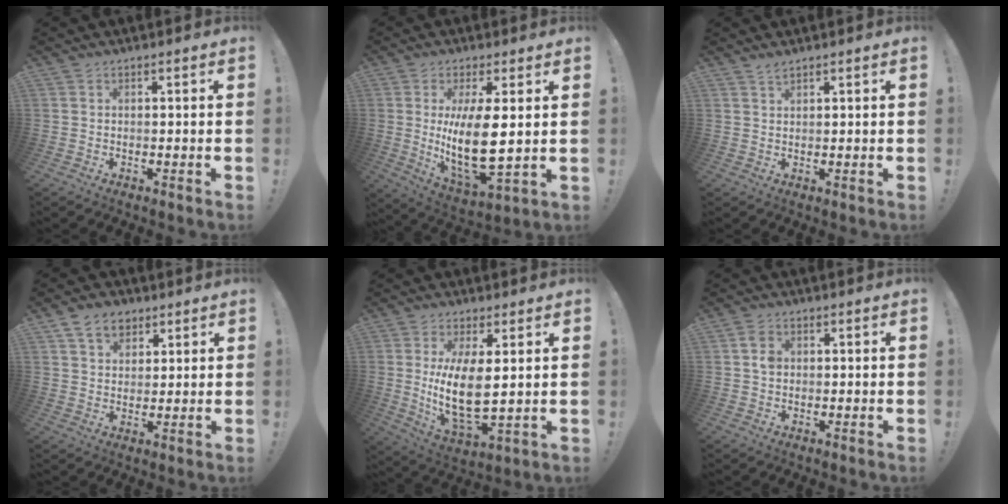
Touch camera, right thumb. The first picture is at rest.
{"total": 15.7, "force": [1.7, 5.6, 14.6], "torque": [-0.275, -0.033, 0.027]}
{"total": 1.6, "force": [1.4, 0.3, 0.7], "torque": [0.000, -0.010, 0.022]}
{"total": 8.6, "force": [4.8, 6.2, 3.6], "torque": [-0.054, -0.017, 0.094]}
{"total": 13.1, "force": [2.2, 5.1, 11.9], "torque": [-0.234, -0.033, 0.036]}
{"total": 3.5, "force": [0.5, 2.5, 2.4], "torque": [-0.032, 0.001, 0.007]}